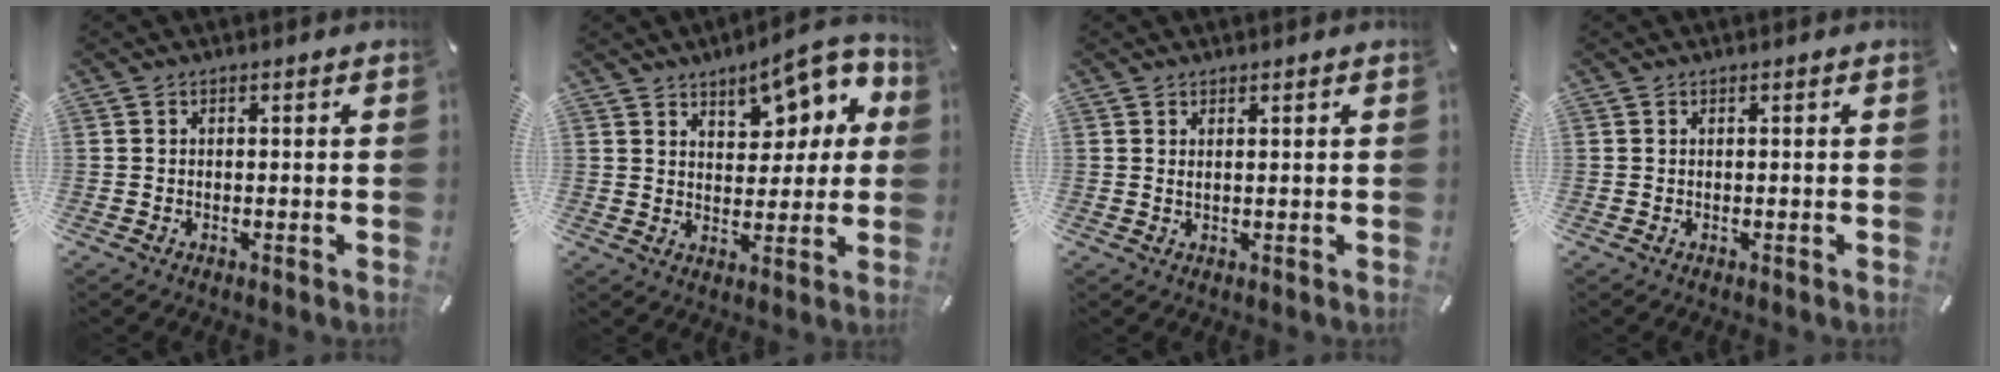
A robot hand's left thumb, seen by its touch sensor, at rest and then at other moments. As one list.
[{"total": 11.3, "force": [6.8, 6.1, 6.7], "torque": [-0.071, -0.047, 0.114]}, {"total": 1.0, "force": [0.6, 0.1, 0.8], "torque": [-0.015, -0.002, 0.010]}, {"total": 0.0}]